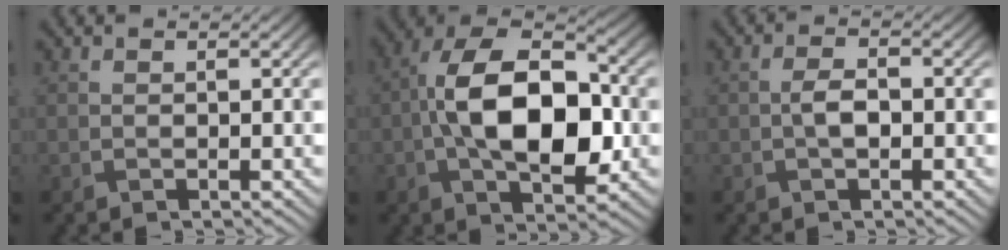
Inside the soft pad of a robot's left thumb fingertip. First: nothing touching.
{"total": 14.1, "force": [-1.5, 7.7, 11.7], "torque": [-0.214, 0.012, -0.037]}
{"total": 2.5, "force": [-0.3, 1.2, 2.1], "torque": [-0.049, 0.003, -0.005]}